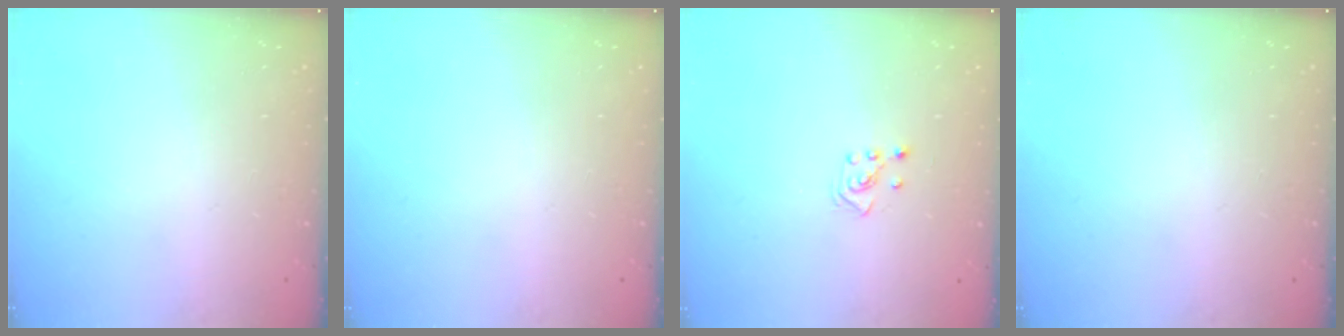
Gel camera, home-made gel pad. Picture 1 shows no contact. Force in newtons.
{"total": 0.0}
{"total": 2.6, "press": 2.5, "slide": 0.6}
{"total": 0.0}